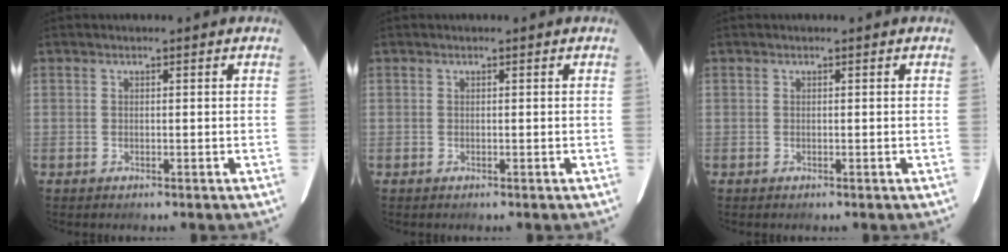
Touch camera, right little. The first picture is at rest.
{"total": 0.0}
{"total": 0.0}